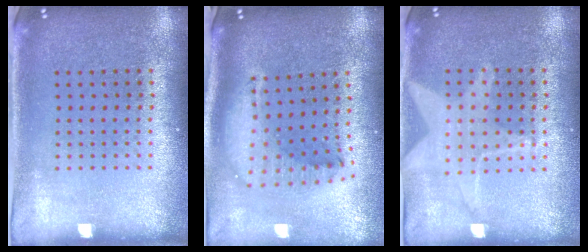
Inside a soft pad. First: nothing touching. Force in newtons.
{"total": 2.1, "press": 1.6, "slide": 1.3}
{"total": 1.5, "press": 1.4, "slide": 0.5}